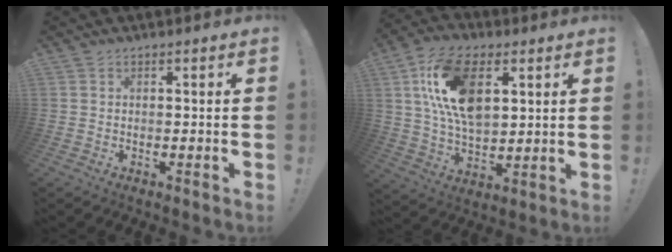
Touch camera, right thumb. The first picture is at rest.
{"total": 18.7, "force": [5.9, 10.7, 14.2], "torque": [-0.266, 0.000, 0.105]}